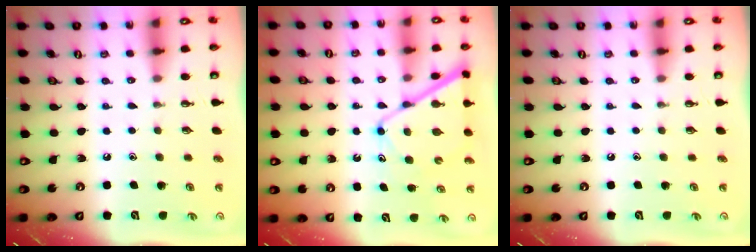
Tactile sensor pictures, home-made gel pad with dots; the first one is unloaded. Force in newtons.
{"total": 11.5, "press": 11.5, "slide": 1.0}
{"total": 0.0}